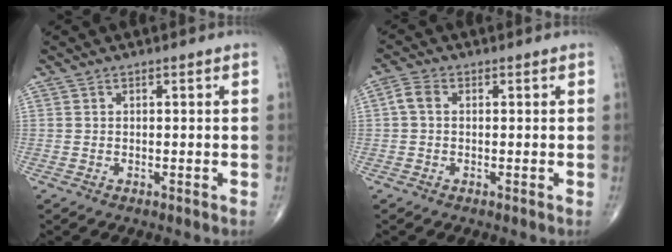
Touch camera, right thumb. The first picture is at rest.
{"total": 2.7, "force": [0.2, 1.9, 1.9], "torque": [-0.041, 0.009, -0.001]}